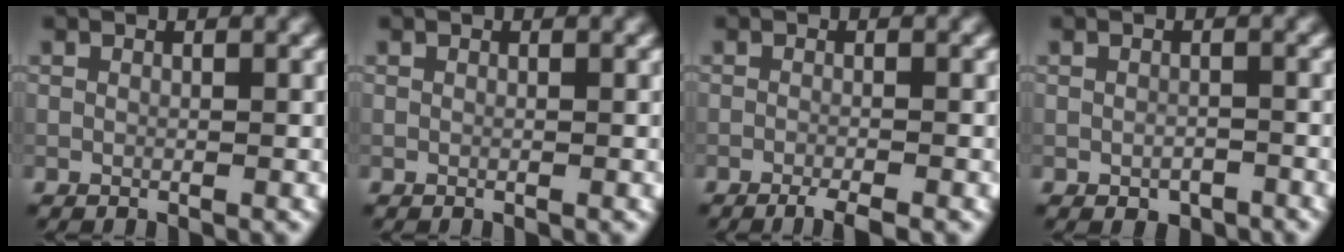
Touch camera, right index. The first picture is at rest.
{"total": 0.0}
{"total": 2.3, "force": [-1.6, 0.4, 1.7], "torque": [-0.020, -0.003, -0.033]}
{"total": 1.5, "force": [-0.9, 0.9, 0.9], "torque": [-0.015, -0.005, -0.012]}